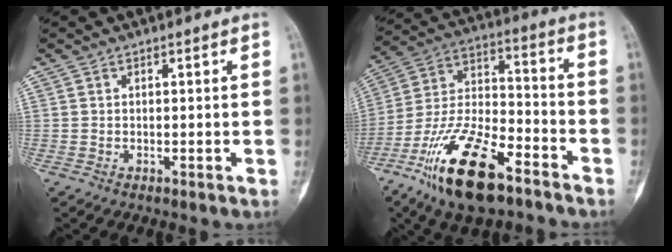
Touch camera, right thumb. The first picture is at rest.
{"total": 20.6, "force": [-12.6, 8.1, 14.2], "torque": [-0.274, 0.064, -0.230]}